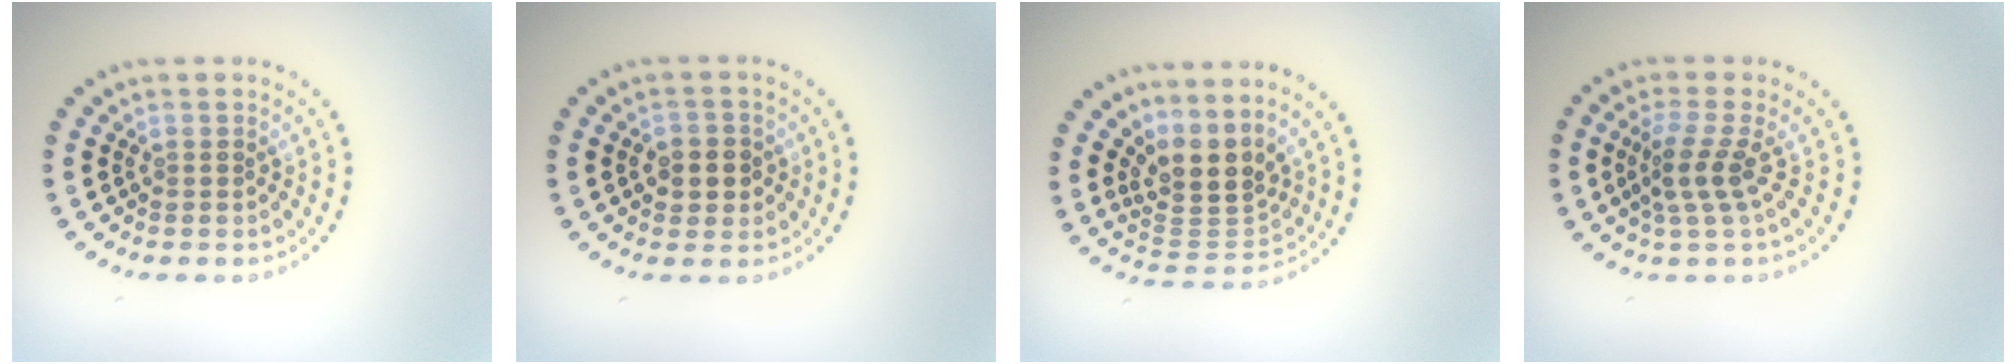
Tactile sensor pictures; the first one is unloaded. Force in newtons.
{"total": 2.6, "press": 2.5, "slide": 0.7}
{"total": 4.0, "press": 3.1, "slide": 2.5}
{"total": 2.5, "press": 1.9, "slide": 1.7}